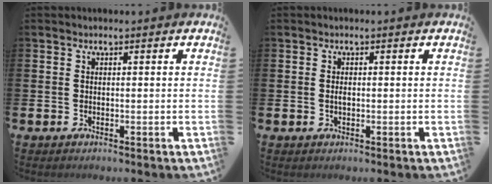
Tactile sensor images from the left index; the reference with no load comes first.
{"total": 0.7, "force": [0.0, 0.3, 0.6], "torque": [-0.019, 0.004, 0.000]}